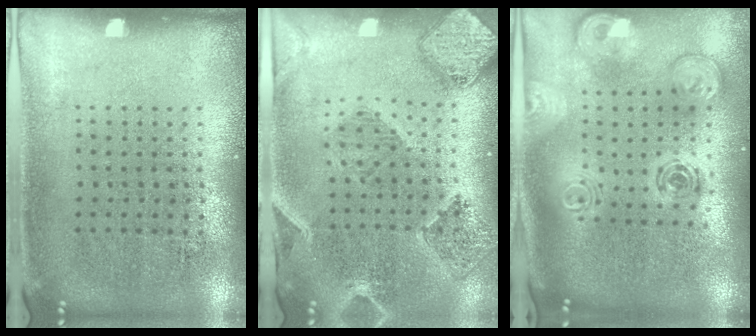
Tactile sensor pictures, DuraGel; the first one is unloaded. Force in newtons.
{"total": 1.6, "press": 1.5, "slide": 0.4}
{"total": 2.2, "press": 1.8, "slide": 1.4}